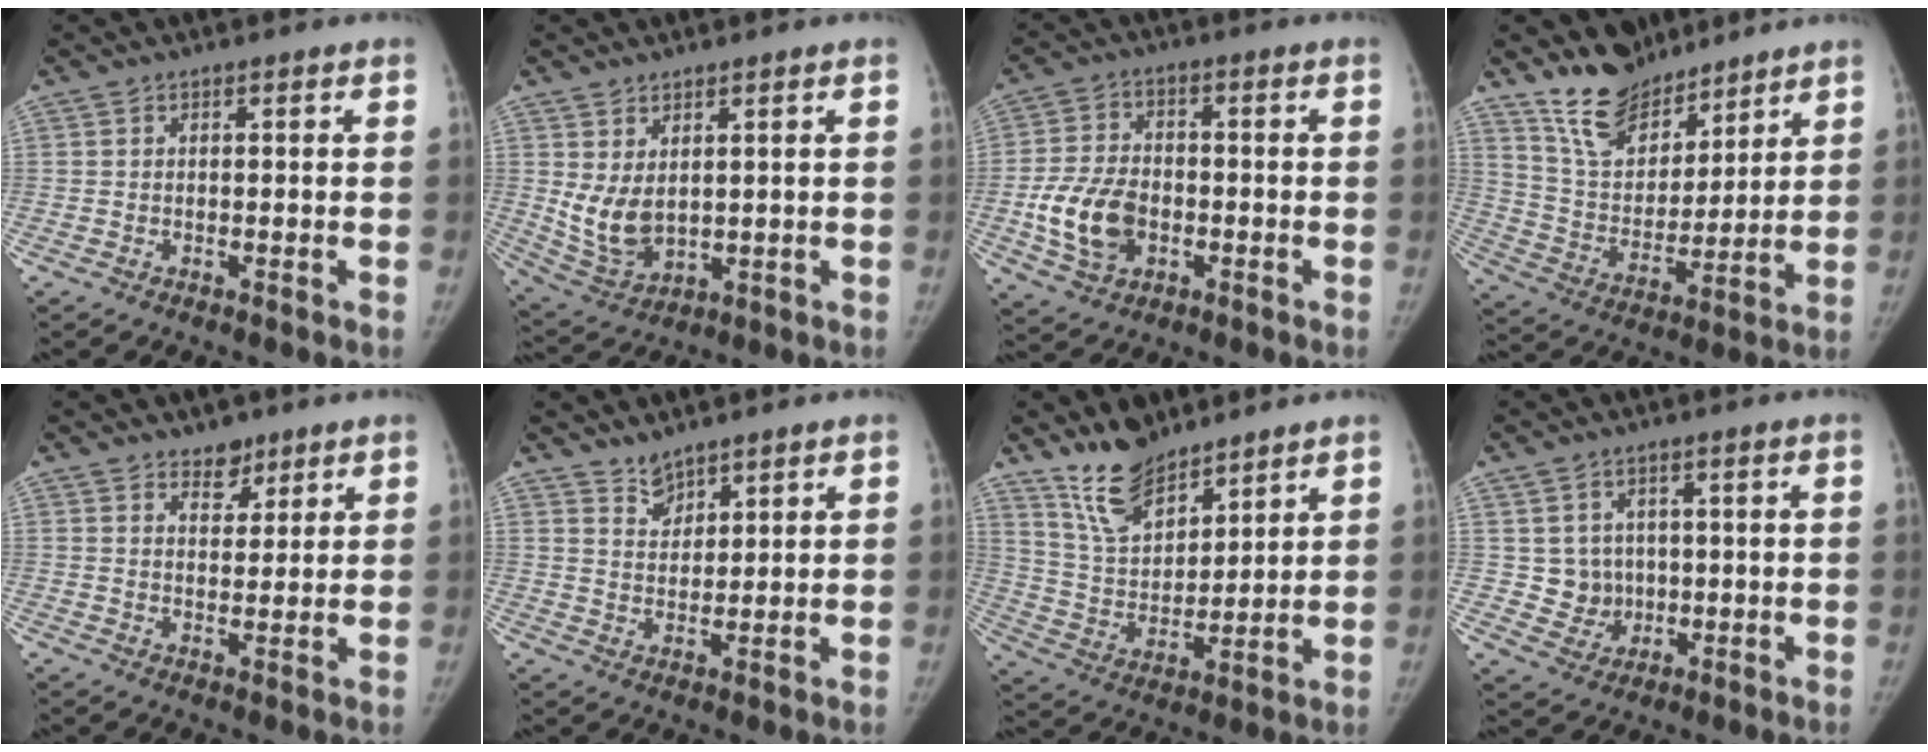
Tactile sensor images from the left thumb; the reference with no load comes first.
{"total": 7.5, "force": [1.6, 4.7, 5.7], "torque": [-0.098, -0.019, 0.054]}
{"total": 11.1, "force": [-2.8, 7.7, 7.5], "torque": [-0.131, 0.012, -0.049]}
{"total": 12.9, "force": [10.9, 6.0, 3.4], "torque": [-0.024, -0.076, 0.212]}
{"total": 3.9, "force": [3.0, 2.3, 1.1], "torque": [0.006, -0.022, 0.049]}
{"total": 3.7, "force": [3.3, 1.6, 0.5], "torque": [0.011, -0.027, 0.063]}
{"total": 11.4, "force": [9.3, 4.8, 4.5], "torque": [-0.057, -0.063, 0.187]}
{"total": 5.5, "force": [0.5, 5.3, 1.3], "torque": [0.011, 0.003, 0.014]}